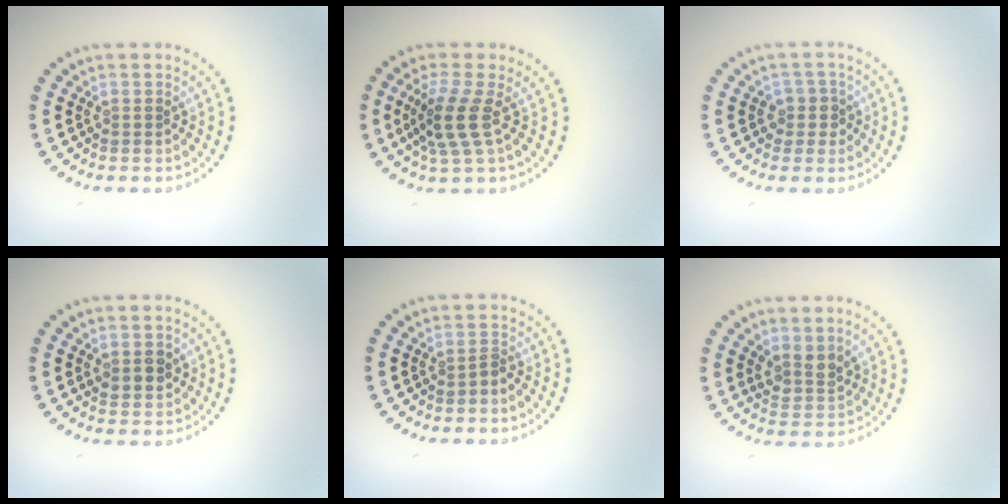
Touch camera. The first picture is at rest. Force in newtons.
{"total": 3.4, "press": 2.7, "slide": 2.1}
{"total": 1.9, "press": 1.5, "slide": 1.1}
{"total": 1.7, "press": 1.7, "slide": 0.3}
{"total": 0.7, "press": 0.4, "slide": 0.5}
{"total": 2.2, "press": 1.8, "slide": 1.1}